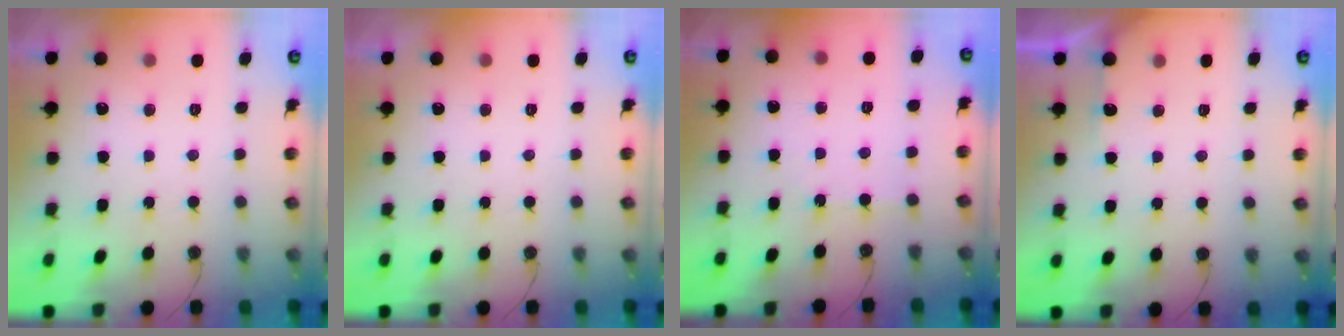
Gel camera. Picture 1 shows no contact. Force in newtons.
{"total": 0.0}
{"total": 2.5, "press": 2.4, "slide": 0.5}
{"total": 2.6, "press": 2.6, "slide": 0.4}